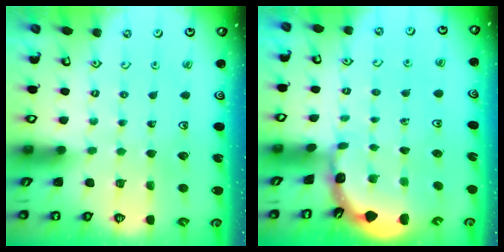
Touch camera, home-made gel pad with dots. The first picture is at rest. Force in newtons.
{"total": 1.8, "press": 1.8, "slide": 0.1}